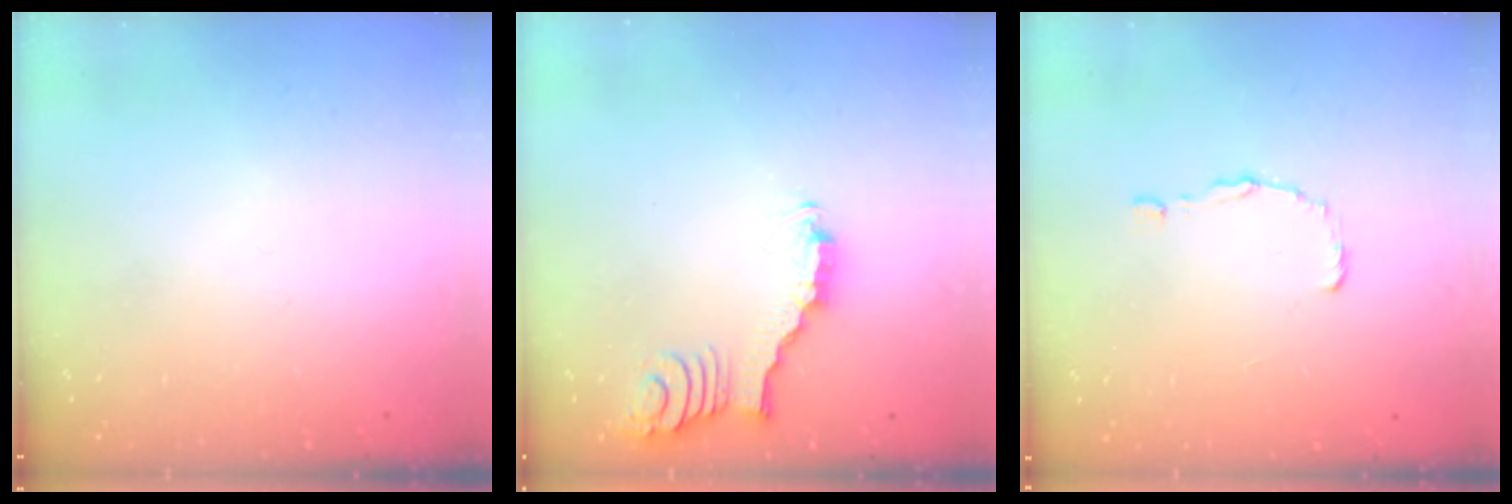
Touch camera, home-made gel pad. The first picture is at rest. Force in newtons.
{"total": 2.5, "press": 2.5, "slide": 0.4}
{"total": 0.9, "press": 0.9, "slide": 0.0}